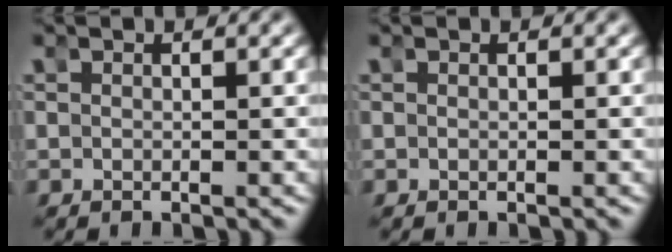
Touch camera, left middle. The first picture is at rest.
{"total": 0.0}